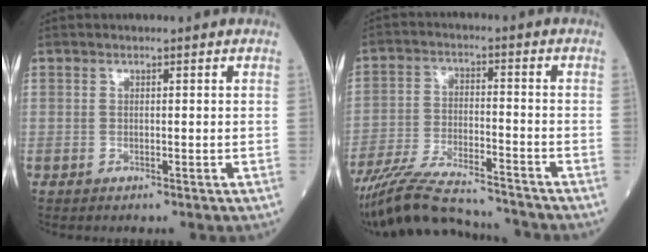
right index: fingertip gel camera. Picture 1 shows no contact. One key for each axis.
{"total": 15.9, "fx": -14.6, "fy": 1.8, "fz": 5.9, "tx": -0.123, "ty": -0.013, "tz": -0.244}